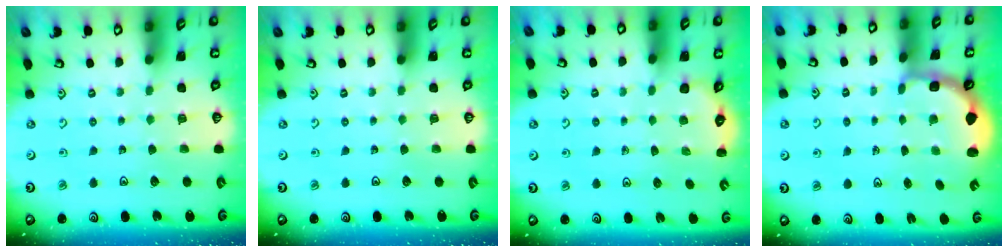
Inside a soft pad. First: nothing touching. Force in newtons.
{"total": 0.0}
{"total": 2.3, "press": 1.9, "slide": 1.3}
{"total": 2.9, "press": 2.0, "slide": 2.1}